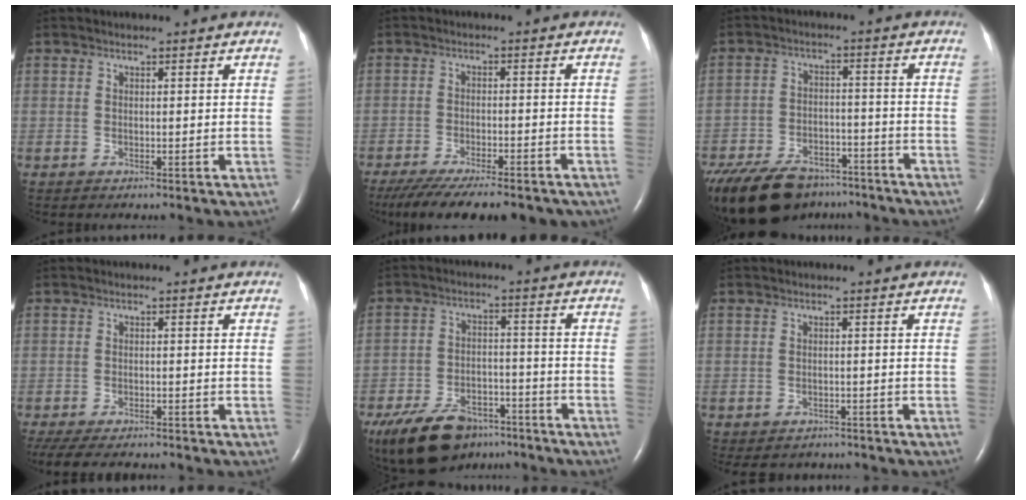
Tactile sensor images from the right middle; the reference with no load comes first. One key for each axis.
{"total": 17.5, "fx": -14.5, "fy": 4.2, "fz": 8.9, "tx": -0.171, "ty": -0.029, "tz": -0.201}
{"total": 19.9, "fx": -15.1, "fy": 9.6, "fz": 8.6, "tx": -0.227, "ty": -0.025, "tz": -0.228}
{"total": 11.0, "fx": -9.3, "fy": 3.0, "fz": 5.0, "tx": -0.102, "ty": -0.015, "tz": -0.131}
{"total": 13.9, "fx": -10.4, "fy": 6.8, "fz": 6.3, "tx": -0.123, "ty": 0.001, "tz": -0.166}
{"total": 4.8, "fx": -4.2, "fy": 2.3, "fz": 0.4, "tx": -0.004, "ty": 0.003, "tz": -0.050}